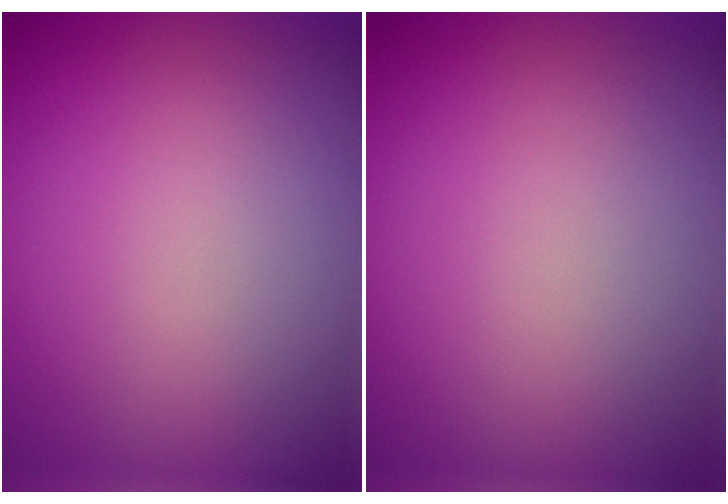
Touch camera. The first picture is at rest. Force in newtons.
{"total": 0.0}